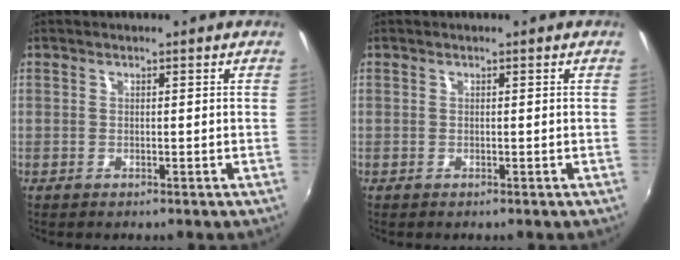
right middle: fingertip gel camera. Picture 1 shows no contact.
{"total": 0.0}